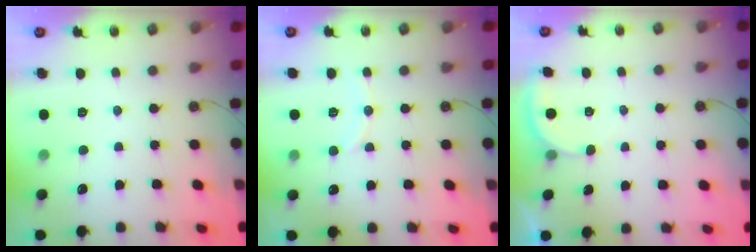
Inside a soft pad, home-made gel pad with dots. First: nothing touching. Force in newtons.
{"total": 5.9, "press": 5.8, "slide": 1.2}
{"total": 2.6, "press": 2.6, "slide": 0.2}